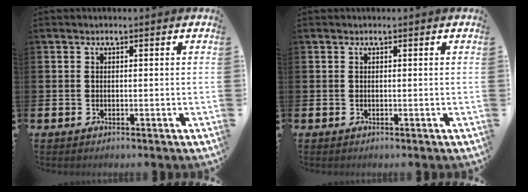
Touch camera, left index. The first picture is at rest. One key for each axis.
{"total": 0.0}